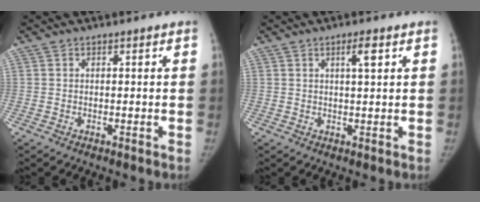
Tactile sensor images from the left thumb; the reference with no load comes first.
{"total": 3.0, "force": [1.3, 0.5, 2.6], "torque": [-0.042, -0.004, 0.021]}